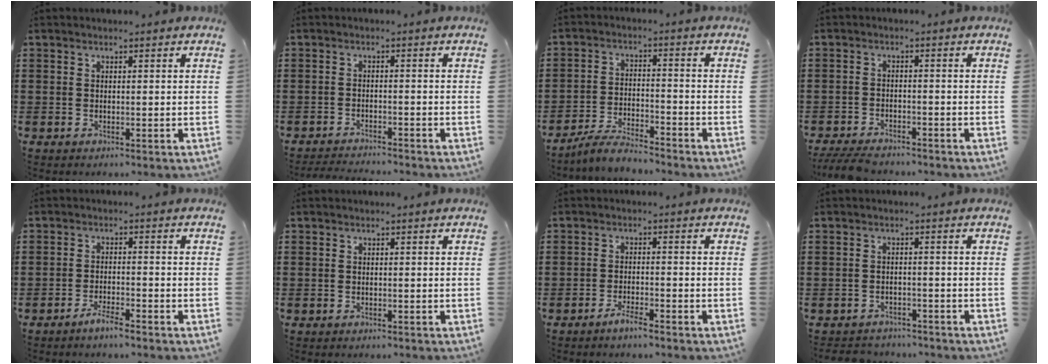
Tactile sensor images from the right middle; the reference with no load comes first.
{"total": 2.4, "force": [-2.4, 0.1, 0.1], "torque": [-0.008, -0.002, -0.050]}
{"total": 5.0, "force": [-4.7, 0.4, 1.6], "torque": [-0.035, 0.003, -0.093]}
{"total": 3.9, "force": [-3.6, 0.6, 1.2], "torque": [-0.034, -0.004, -0.077]}
{"total": 2.7, "force": [-2.5, 0.2, 1.0], "torque": [-0.021, 0.002, -0.046]}
{"total": 0.6, "force": [-0.5, 0.3, 0.0], "torque": [0.000, 0.002, -0.012]}
{"total": 2.3, "force": [-2.1, 0.2, 0.9], "torque": [-0.019, 0.000, -0.038]}
{"total": 2.2, "force": [-2.2, 0.4, -0.2], "torque": [-0.005, 0.000, -0.050]}